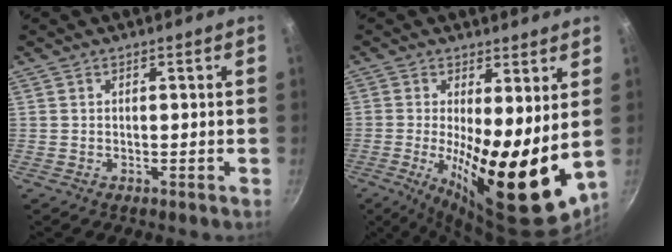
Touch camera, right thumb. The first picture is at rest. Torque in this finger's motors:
{"motor_torque": [0.51, 3.45, 2.12, -0.65, 0.29]}